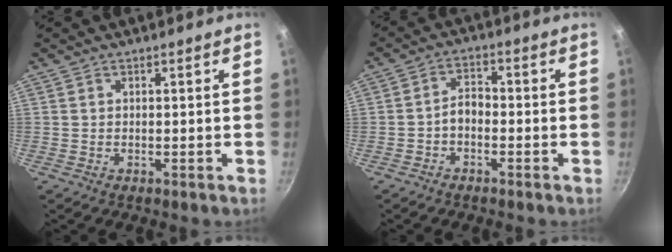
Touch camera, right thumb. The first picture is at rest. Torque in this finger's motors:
{"motor_torque": [0.68, 0.50, 0.64, 0.23, -0.02]}